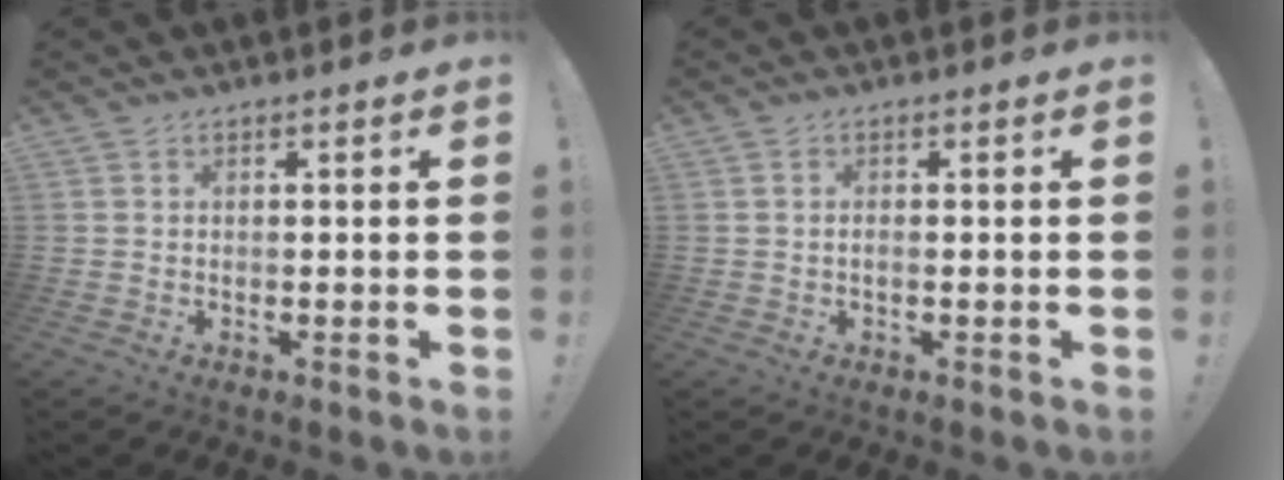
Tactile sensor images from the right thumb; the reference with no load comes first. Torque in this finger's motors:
{"motor_torque": [-0.22, -0.09, -0.05, -0.16, 0.06]}